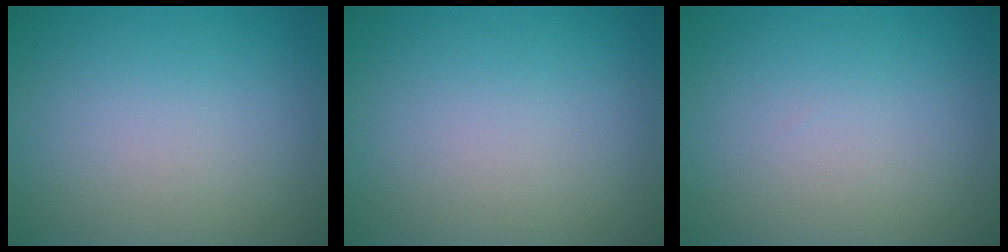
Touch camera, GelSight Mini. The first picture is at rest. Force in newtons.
{"total": 0.0}
{"total": 0.0}